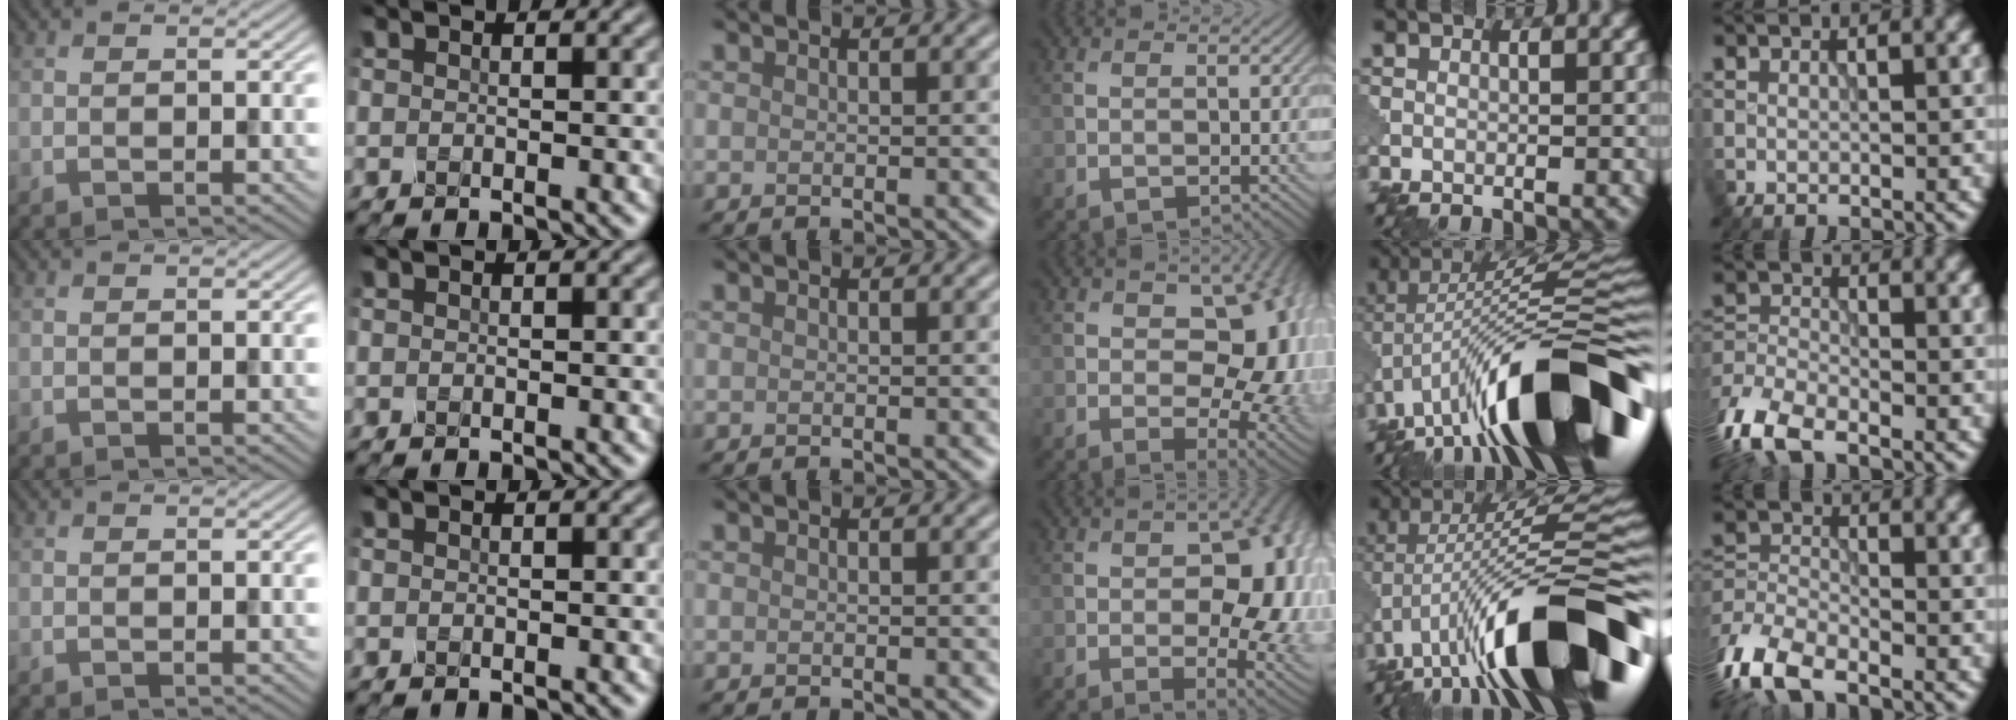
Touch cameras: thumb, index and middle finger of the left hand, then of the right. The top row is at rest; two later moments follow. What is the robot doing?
{"motion": "shake", "object": "salt shaker"}